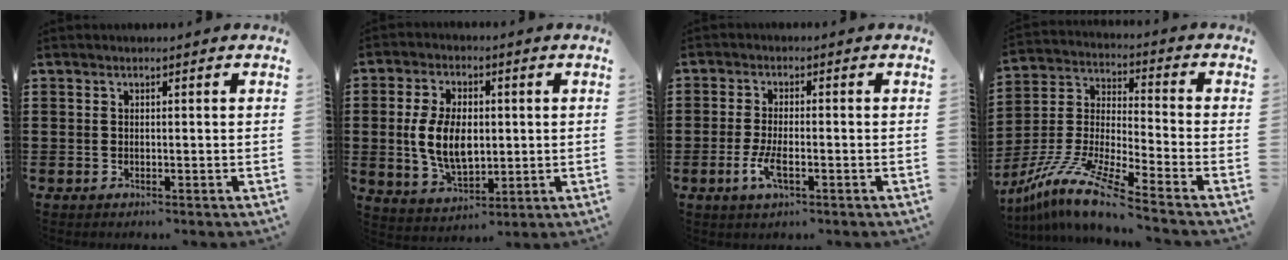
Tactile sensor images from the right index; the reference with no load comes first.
{"total": 8.6, "force": [0.1, 5.2, 6.9], "torque": [-0.151, 0.005, -0.004]}
{"total": 4.0, "force": [-1.5, 1.5, 3.4], "torque": [-0.076, -0.004, -0.032]}
{"total": 11.0, "force": [-9.0, 0.1, 6.2], "torque": [-0.154, -0.007, -0.189]}